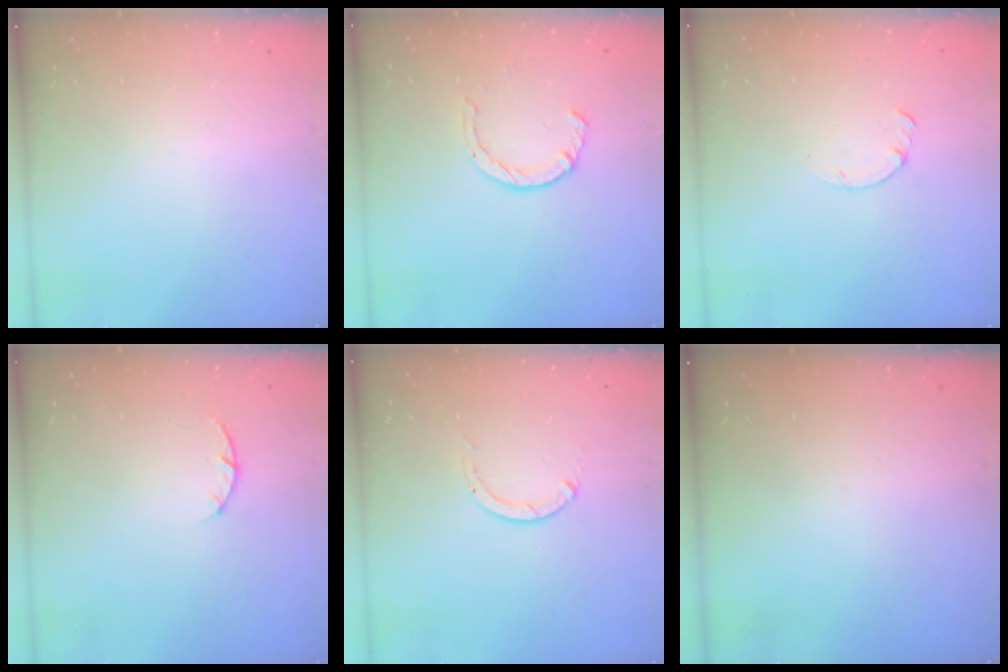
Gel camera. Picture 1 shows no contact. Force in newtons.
{"total": 2.4, "press": 2.4, "slide": 0.2}
{"total": 0.0}
{"total": 2.9, "press": 2.9, "slide": 0.5}
{"total": 0.0}
{"total": 0.0}